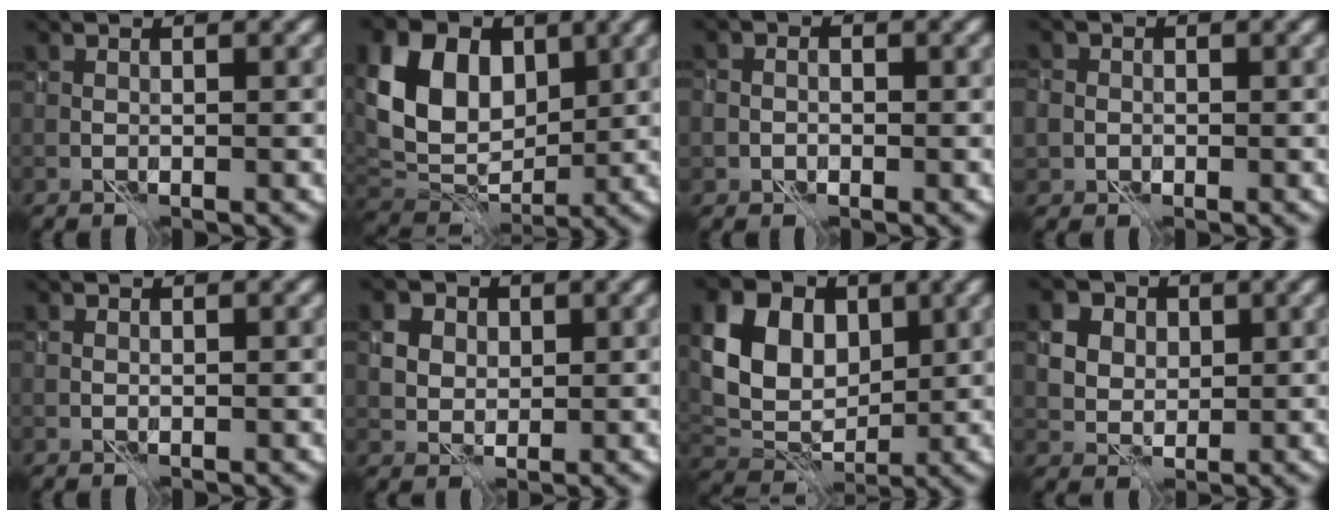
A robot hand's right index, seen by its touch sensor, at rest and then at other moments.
{"total": 9.3, "force": [3.1, 6.6, 5.9], "torque": [-0.122, 0.009, 0.050]}
{"total": 1.6, "force": [-0.6, 1.4, 0.6], "torque": [0.008, 0.002, -0.019]}
{"total": 3.1, "force": [-0.6, 2.9, 1.1], "torque": [-0.001, 0.011, -0.030]}
{"total": 0.0}
{"total": 6.9, "force": [3.2, 5.2, 3.0], "torque": [-0.060, 0.025, 0.043]}
{"total": 8.4, "force": [3.1, 5.9, 5.0], "torque": [-0.110, 0.010, 0.047]}
{"total": 9.4, "force": [4.3, 7.3, 4.1], "torque": [-0.091, 0.030, 0.065]}